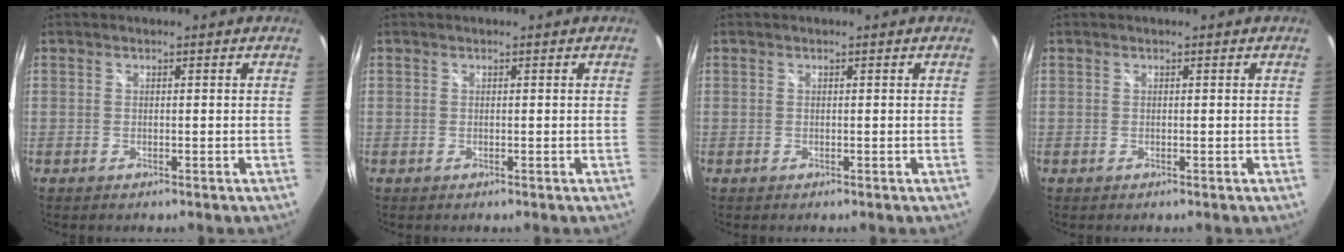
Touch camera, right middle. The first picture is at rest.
{"total": 0.0}
{"total": 0.0}
{"total": 0.0}